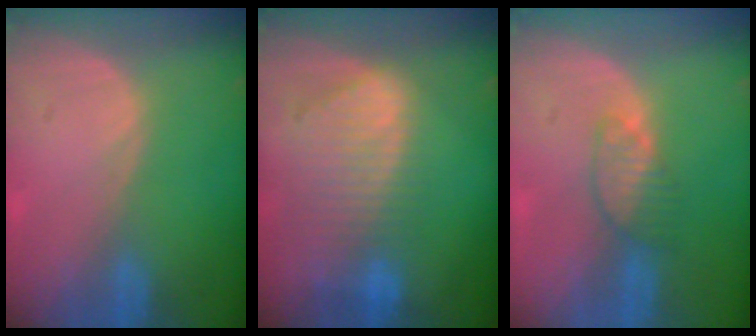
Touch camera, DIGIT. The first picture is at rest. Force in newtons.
{"total": 9.5, "press": 8.2, "slide": 4.7}
{"total": 3.4, "press": 3.4, "slide": 0.3}